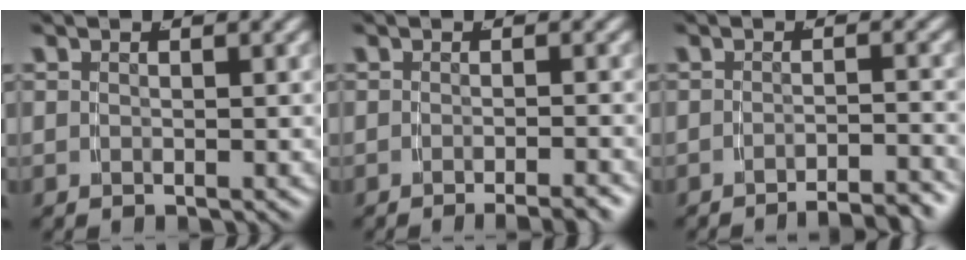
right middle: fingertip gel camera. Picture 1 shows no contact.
{"total": 2.8, "force": [-2.5, -0.1, 1.3], "torque": [-0.009, 0.003, -0.042]}
{"total": 5.0, "force": [-4.8, 0.2, 1.3], "torque": [-0.005, -0.001, -0.078]}